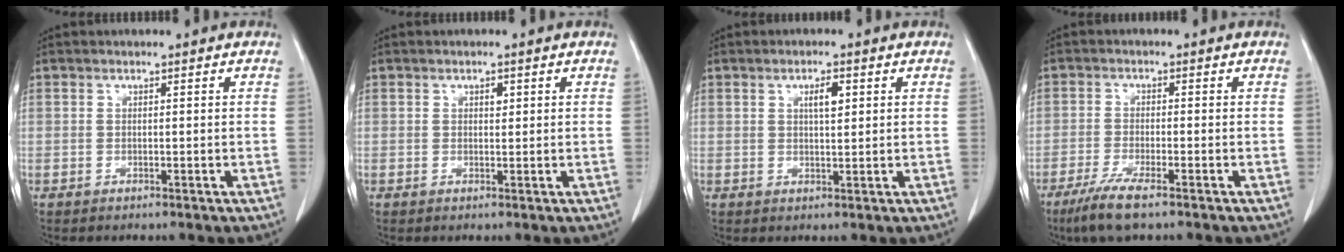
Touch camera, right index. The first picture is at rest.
{"total": 1.2, "force": [0.5, 0.6, 0.9], "torque": [-0.012, -0.001, 0.006]}
{"total": 3.0, "force": [1.1, 0.8, 2.7], "torque": [-0.046, 0.000, 0.017]}
{"total": 5.7, "force": [-3.8, 0.5, 4.2], "torque": [-0.086, -0.015, -0.069]}